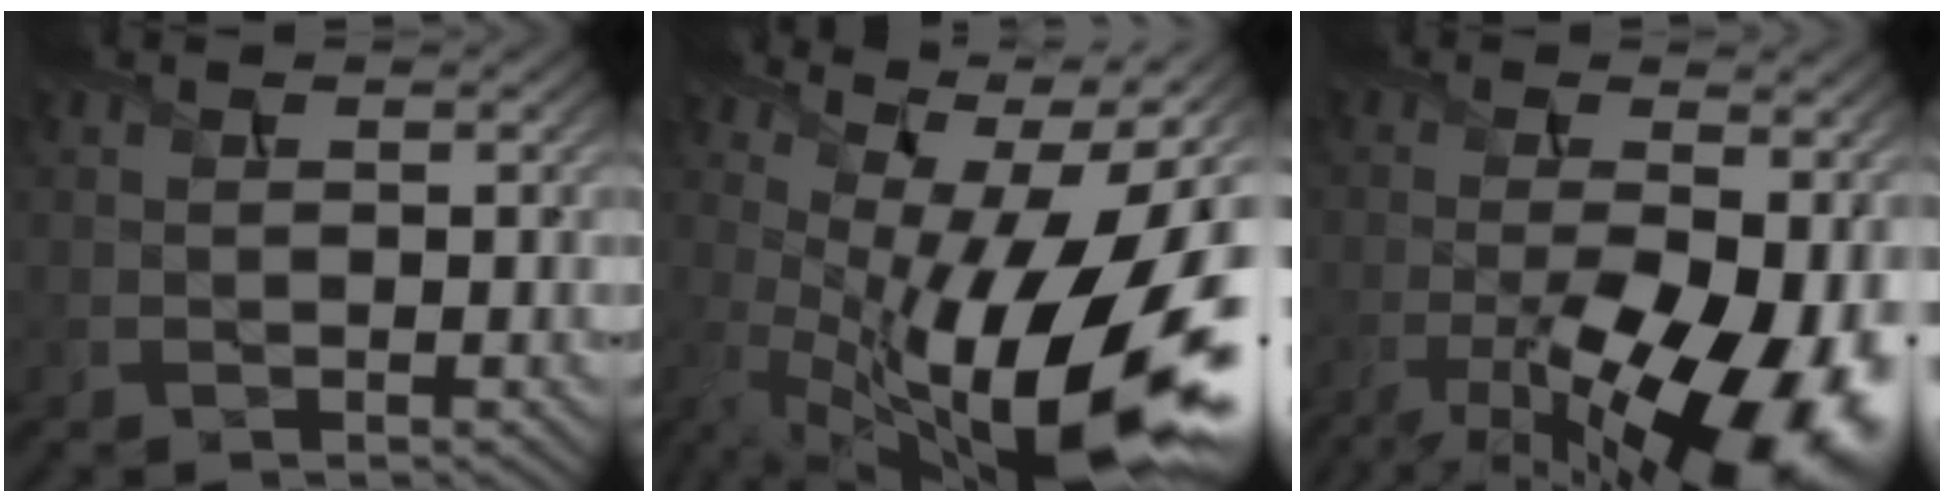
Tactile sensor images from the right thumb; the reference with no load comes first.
{"total": 20.8, "force": [-2.2, 8.9, 18.7], "torque": [-0.262, -0.009, -0.033]}
{"total": 15.8, "force": [-6.2, 6.6, 13.0], "torque": [-0.210, -0.036, -0.080]}